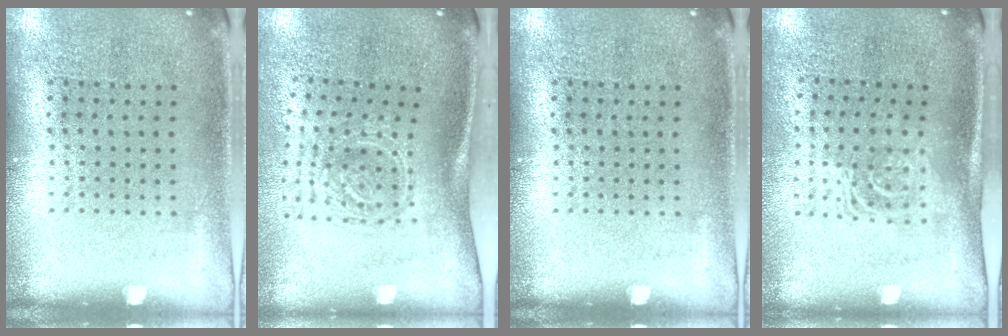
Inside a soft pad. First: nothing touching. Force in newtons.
{"total": 1.8, "press": 1.3, "slide": 1.3}
{"total": 0.0}
{"total": 1.7, "press": 1.3, "slide": 1.1}